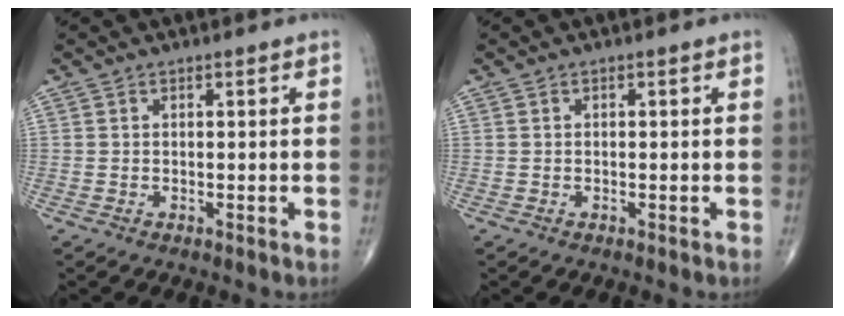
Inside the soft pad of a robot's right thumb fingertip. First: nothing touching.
{"total": 0.0}